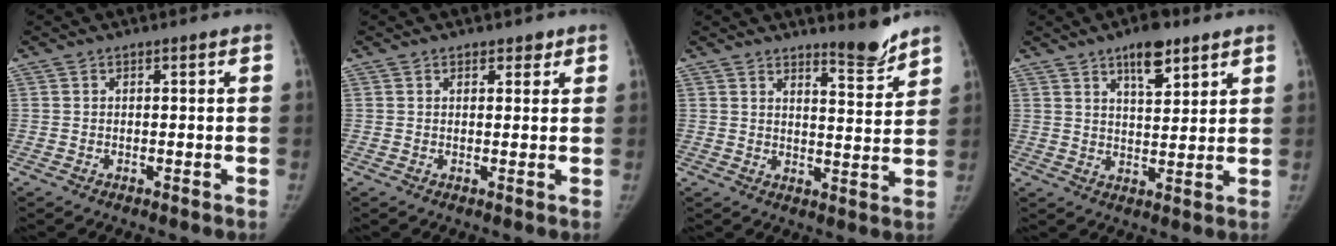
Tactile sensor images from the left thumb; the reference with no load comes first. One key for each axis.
{"total": 2.0, "fx": 1.4, "fy": 1.2, "fz": 0.8, "tx": 0.005, "ty": -0.007, "tz": 0.016}
{"total": 6.0, "fx": 5.4, "fy": 0.7, "fz": 2.6, "tx": -0.024, "ty": -0.054, "tz": 0.081}
{"total": 8.1, "fx": 5.2, "fy": 3.1, "fz": 5.4, "tx": -0.065, "ty": -0.031, "tz": 0.081}